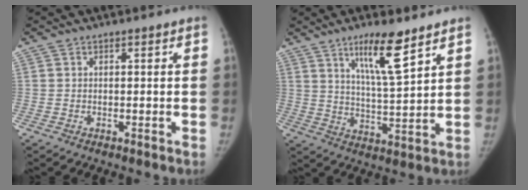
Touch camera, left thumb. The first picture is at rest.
{"total": 10.9, "force": [6.8, 1.6, 8.3], "torque": [-0.136, -0.046, 0.122]}